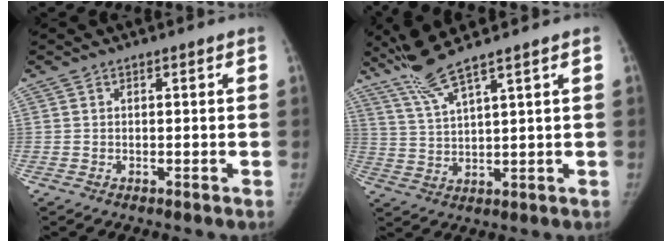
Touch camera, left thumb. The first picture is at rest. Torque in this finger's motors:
{"motor_torque": [0.97, 0.35, 0.78, -0.83, 0.08]}